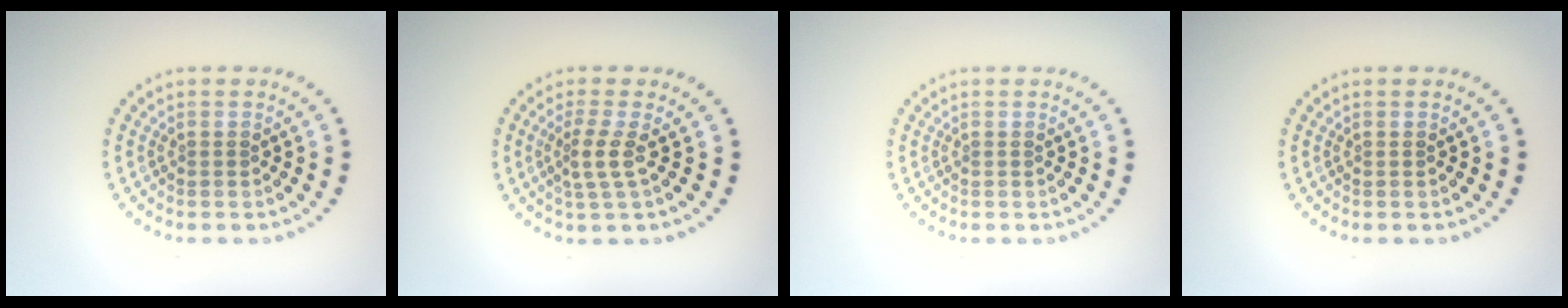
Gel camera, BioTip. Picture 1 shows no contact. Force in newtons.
{"total": 2.2, "press": 1.5, "slide": 1.6}
{"total": 0.0}
{"total": 0.0}